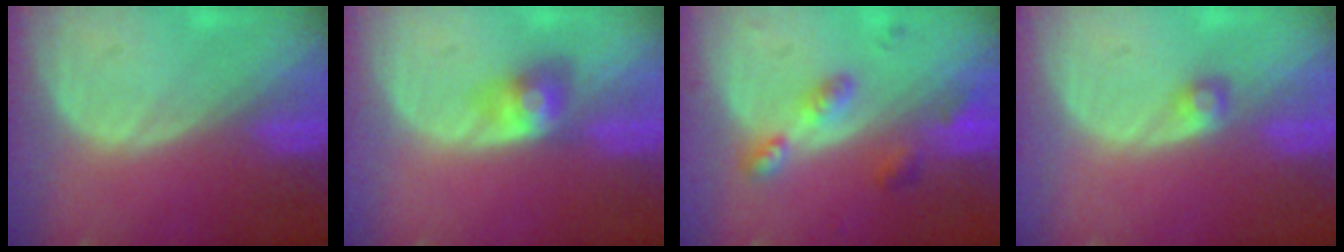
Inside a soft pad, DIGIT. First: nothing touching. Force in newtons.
{"total": 3.5, "press": 3.5, "slide": 0.2}
{"total": 5.1, "press": 5.1, "slide": 0.4}
{"total": 1.8, "press": 1.7, "slide": 0.3}